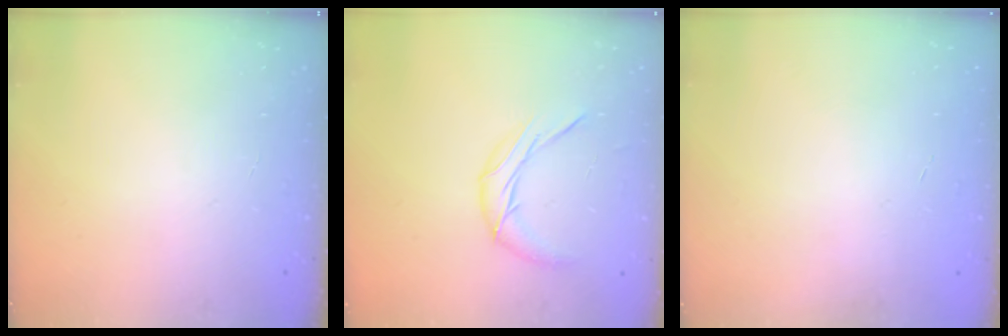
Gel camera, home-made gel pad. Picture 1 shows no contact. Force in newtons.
{"total": 9.5, "press": 9.5, "slide": 0.4}
{"total": 0.0}